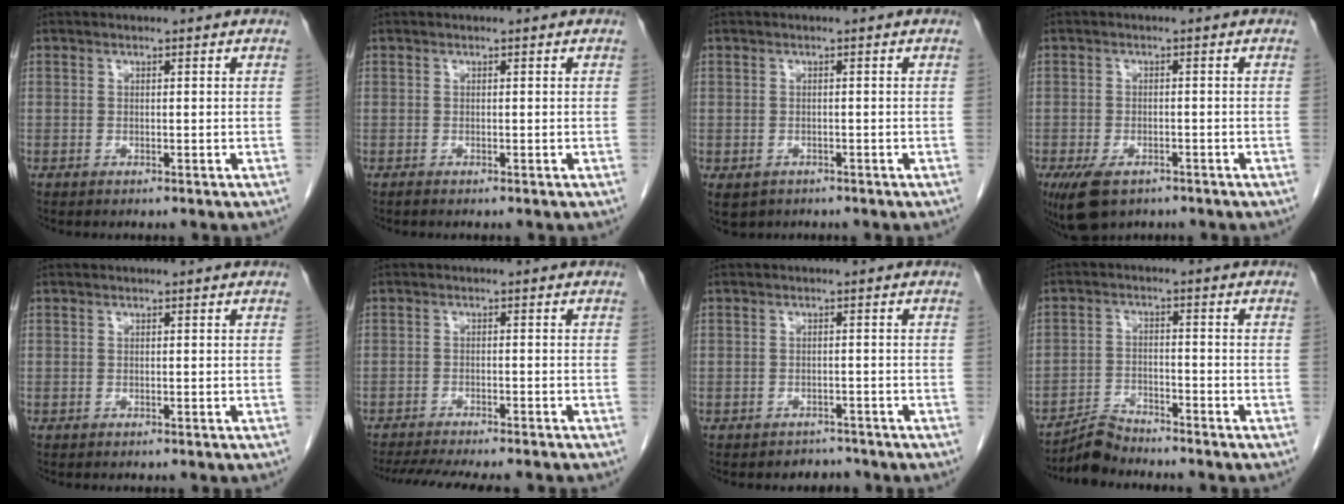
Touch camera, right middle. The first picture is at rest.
{"total": 0.0}
{"total": 3.7, "force": [-2.4, 2.7, 1.2], "torque": [-0.020, -0.002, -0.031]}
{"total": 6.3, "force": [-4.1, 3.2, 3.6], "torque": [-0.071, -0.008, -0.062]}
{"total": 0.0}
{"total": 12.7, "force": [-11.2, 1.9, 5.7], "torque": [-0.088, -0.012, -0.152]}
{"total": 2.3, "force": [-1.9, 1.0, -0.6], "torque": [0.008, 0.002, -0.030]}
{"total": 4.2, "force": [-4.1, 0.3, -0.3], "torque": [0.003, -0.009, -0.076]}